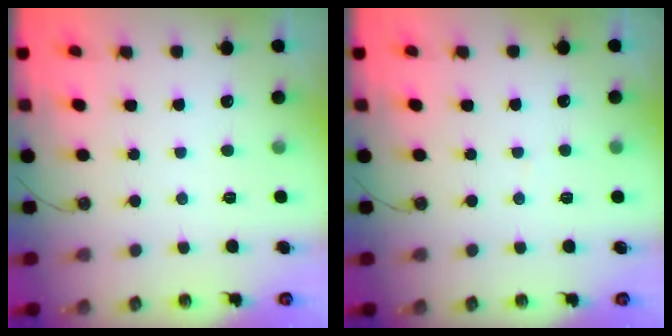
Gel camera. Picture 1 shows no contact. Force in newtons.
{"total": 1.9, "press": 1.9, "slide": 0.2}